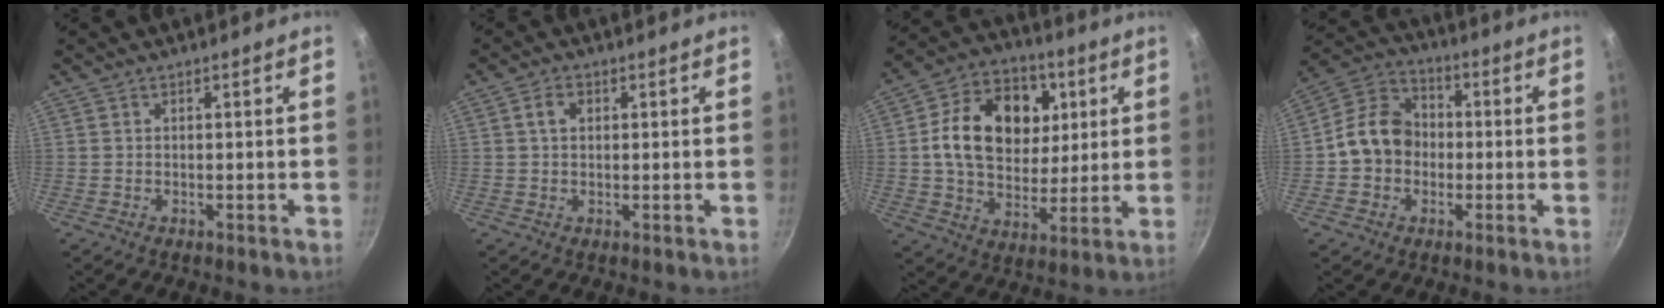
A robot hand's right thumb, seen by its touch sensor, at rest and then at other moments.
{"total": 2.7, "force": [0.7, 1.9, 1.8], "torque": [-0.026, 0.004, 0.010]}
{"total": 19.3, "force": [4.2, 14.3, 12.2], "torque": [-0.174, 0.004, 0.064]}
{"total": 11.3, "force": [-1.0, 9.4, 6.1], "torque": [-0.075, 0.032, -0.038]}